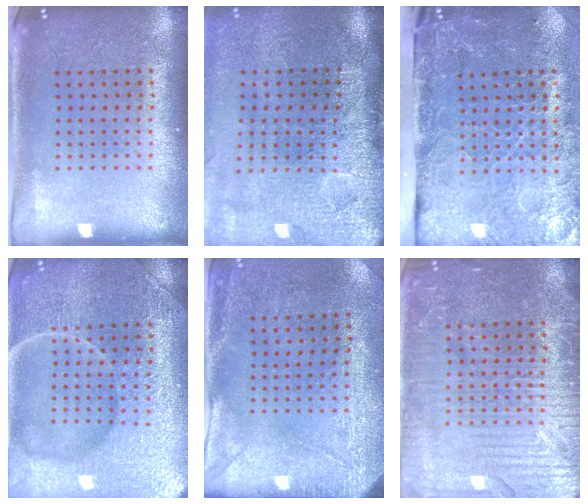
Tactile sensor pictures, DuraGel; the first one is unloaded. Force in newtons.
{"total": 4.5, "press": 3.7, "slide": 2.7}
{"total": 4.6, "press": 3.7, "slide": 2.8}
{"total": 7.3, "press": 7.2, "slide": 0.9}
{"total": 2.9, "press": 2.3, "slide": 1.8}
{"total": 4.2, "press": 4.2, "slide": 0.6}